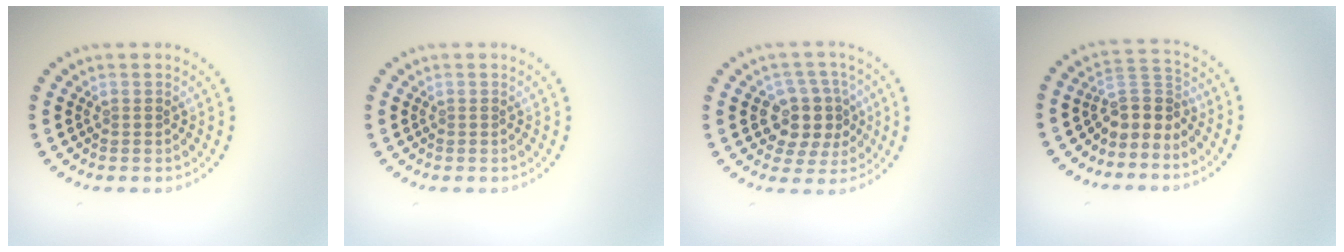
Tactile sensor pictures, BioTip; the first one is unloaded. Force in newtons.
{"total": 0.0}
{"total": 4.4, "press": 4.0, "slide": 1.9}
{"total": 3.2, "press": 2.4, "slide": 2.2}